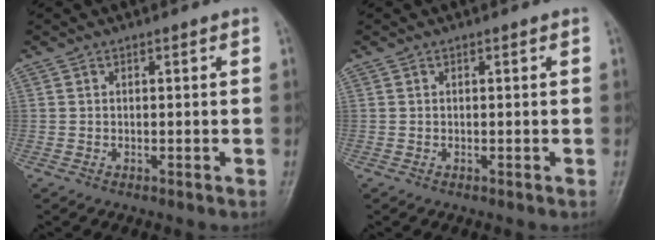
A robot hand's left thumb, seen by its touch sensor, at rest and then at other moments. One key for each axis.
{"total": 0.0}